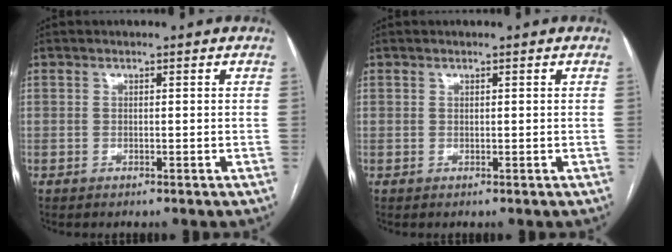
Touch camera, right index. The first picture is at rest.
{"total": 0.0}